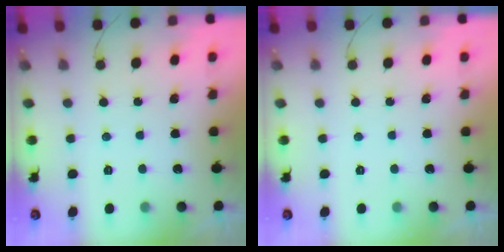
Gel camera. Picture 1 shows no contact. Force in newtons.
{"total": 0.0}